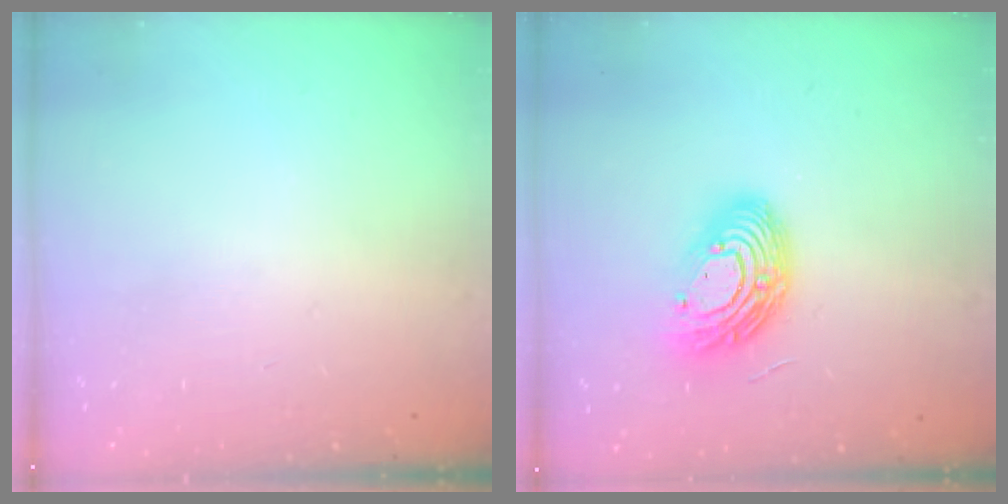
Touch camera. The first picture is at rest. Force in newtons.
{"total": 13.7, "press": 13.7, "slide": 0.5}